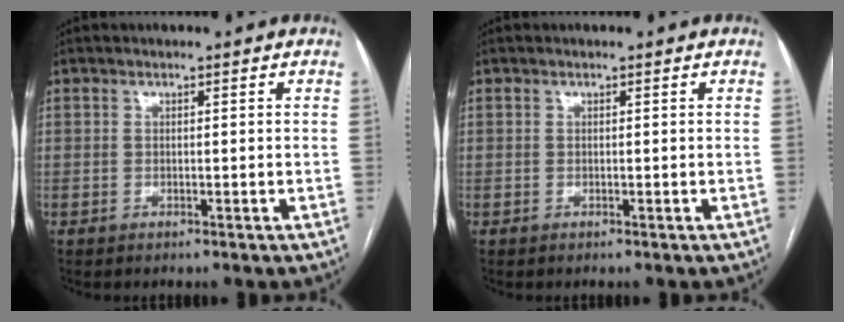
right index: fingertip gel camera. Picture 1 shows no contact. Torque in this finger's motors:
{"motor_torque": [0.00, 0.00, 0.00, 0.00]}